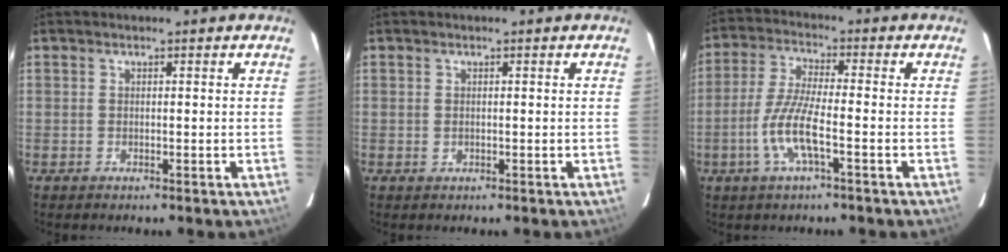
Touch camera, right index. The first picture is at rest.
{"total": 0.6, "force": [0.0, 0.5, 0.4], "torque": [-0.007, 0.000, 0.001]}
{"total": 8.8, "force": [-3.2, 1.2, 8.1], "torque": [-0.175, -0.004, -0.064]}